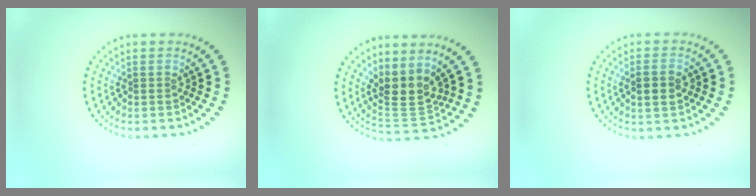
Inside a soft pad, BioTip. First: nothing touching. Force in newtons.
{"total": 3.4, "press": 2.6, "slide": 2.1}
{"total": 2.3, "press": 2.2, "slide": 0.6}